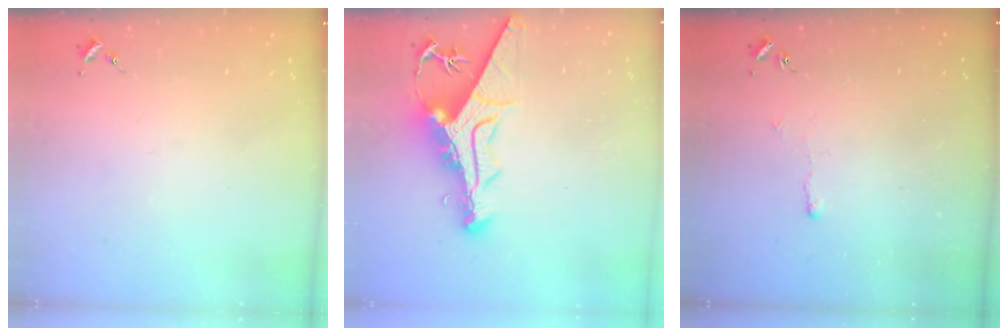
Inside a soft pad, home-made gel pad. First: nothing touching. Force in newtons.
{"total": 17.5, "press": 17.5, "slide": 1.6}
{"total": 2.8, "press": 2.8, "slide": 0.6}